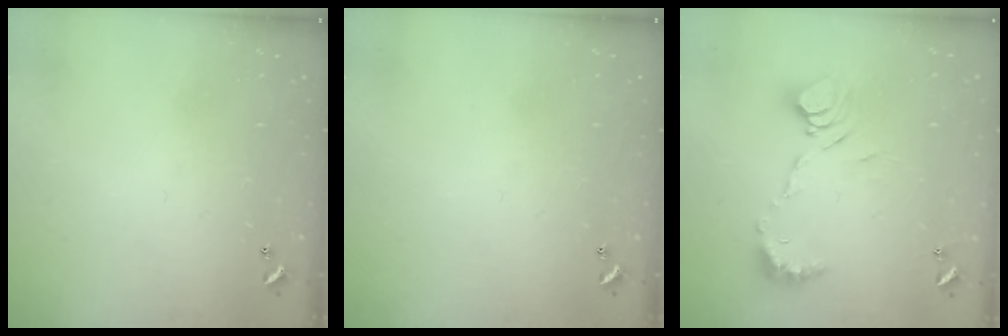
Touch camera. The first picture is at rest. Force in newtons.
{"total": 0.0}
{"total": 9.3, "press": 9.3, "slide": 1.0}